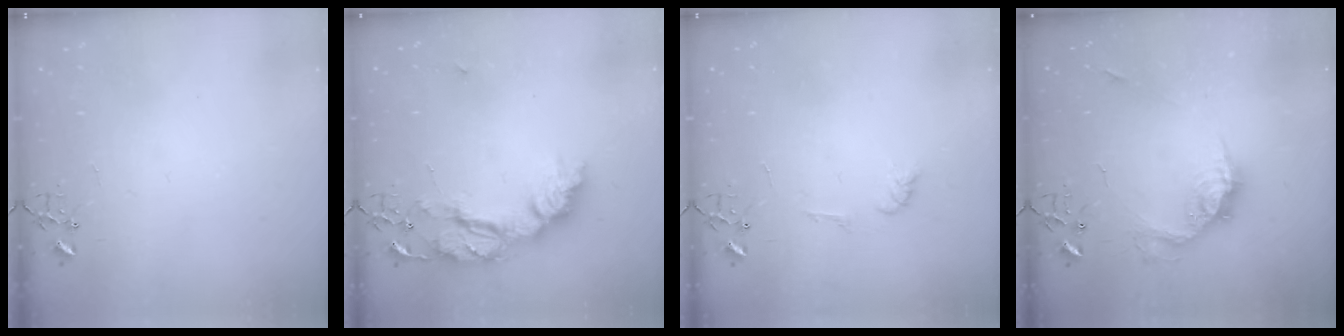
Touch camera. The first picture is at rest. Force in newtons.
{"total": 20.7, "press": 20.6, "slide": 1.8}
{"total": 5.9, "press": 5.9, "slide": 0.6}
{"total": 14.2, "press": 14.2, "slide": 1.3}